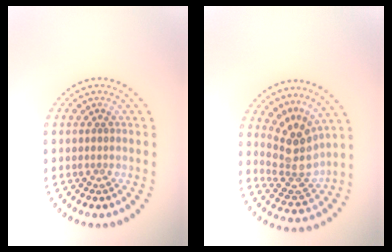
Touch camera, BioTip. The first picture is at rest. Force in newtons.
{"total": 4.0, "press": 2.8, "slide": 2.8}